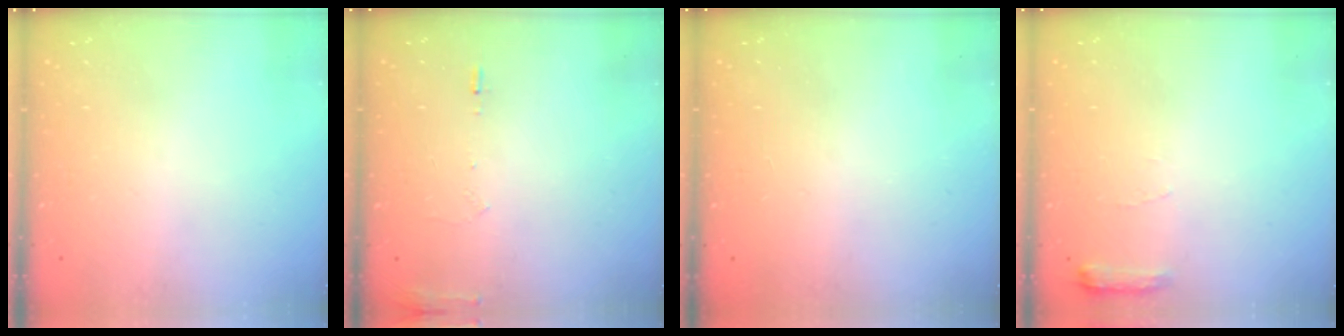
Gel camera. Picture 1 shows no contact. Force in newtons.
{"total": 6.4, "press": 6.2, "slide": 1.5}
{"total": 0.0}
{"total": 5.6, "press": 5.6, "slide": 0.7}